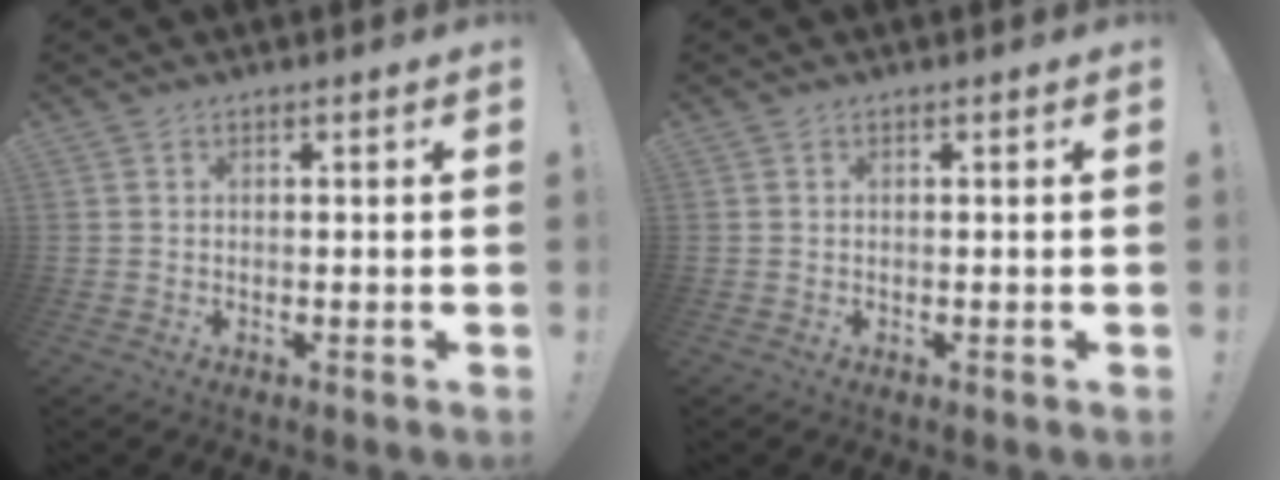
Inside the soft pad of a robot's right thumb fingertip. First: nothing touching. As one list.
[{"total": 0.0}]